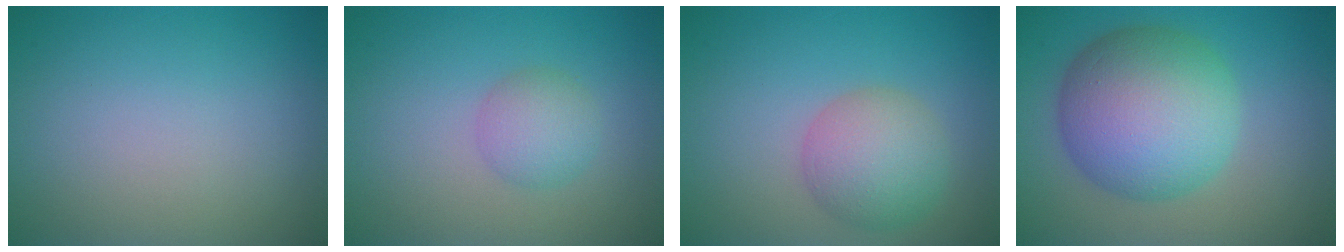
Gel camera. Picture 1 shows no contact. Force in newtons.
{"total": 2.5, "press": 2.4, "slide": 0.2}
{"total": 4.6, "press": 4.6, "slide": 0.3}
{"total": 10.4, "press": 10.4, "slide": 0.3}